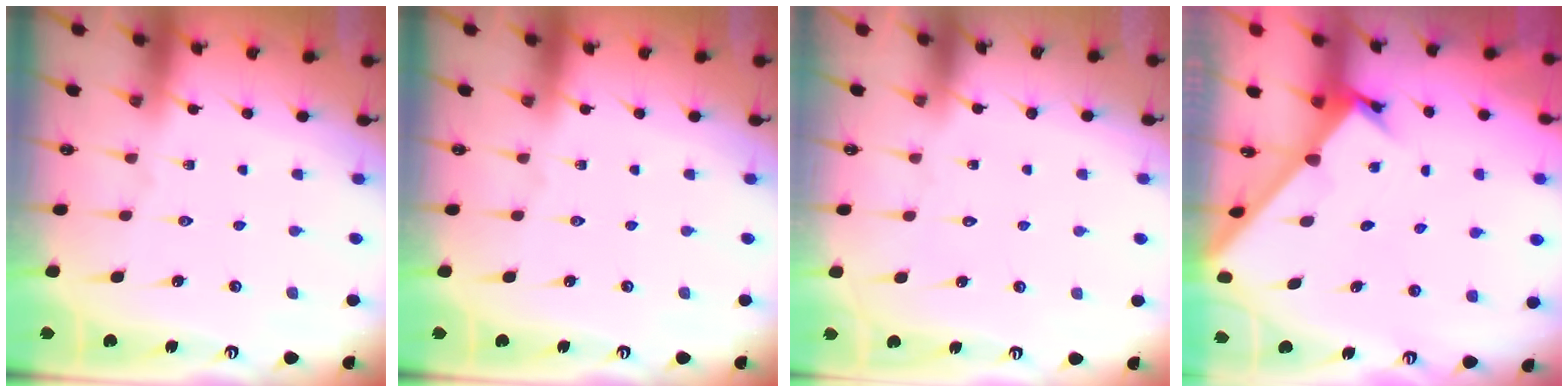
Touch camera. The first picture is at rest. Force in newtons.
{"total": 0.0}
{"total": 1.5, "press": 1.5, "slide": 0.0}
{"total": 2.1, "press": 2.1, "slide": 0.2}